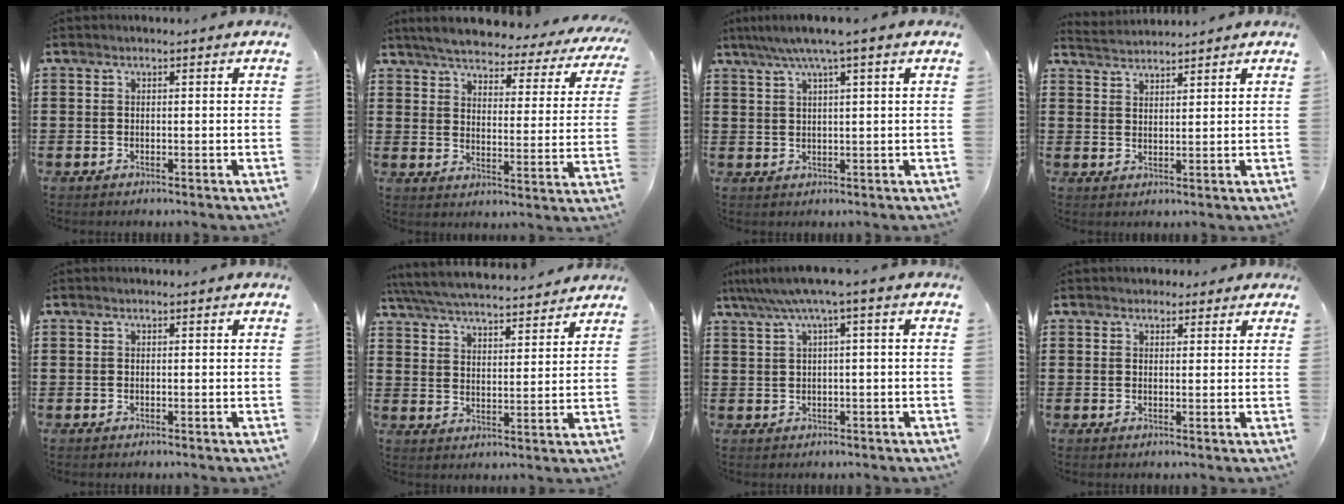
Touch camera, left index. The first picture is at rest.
{"total": 4.8, "force": [4.5, 0.4, 1.6], "torque": [-0.056, -0.031, 0.072]}
{"total": 3.8, "force": [2.1, -0.2, 3.1], "torque": [-0.065, 0.002, 0.035]}
{"total": 2.4, "force": [2.3, -0.1, -0.4], "torque": [0.000, -0.005, 0.044]}
{"total": 0.0}
{"total": 5.7, "force": [5.6, 0.1, 1.3], "torque": [-0.049, -0.034, 0.097]}
{"total": 4.0, "force": [1.0, -0.2, 3.9], "torque": [-0.075, -0.003, 0.013]}
{"total": 1.9, "force": [1.5, 1.1, 0.3], "torque": [-0.003, 0.006, 0.026]}